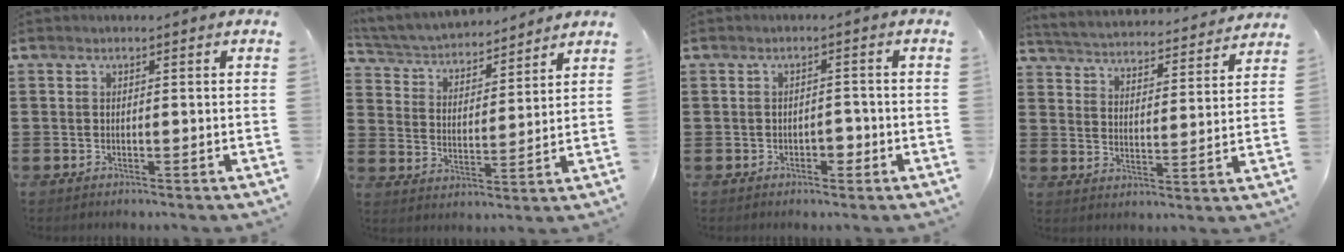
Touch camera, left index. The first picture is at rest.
{"total": 4.2, "force": [4.2, 0.7, 0.4], "torque": [-0.033, -0.030, 0.067]}
{"total": 1.9, "force": [-0.9, 1.1, 1.2], "torque": [-0.027, 0.004, -0.022]}
{"total": 3.7, "force": [3.7, -0.2, 0.0], "torque": [-0.023, -0.034, 0.057]}